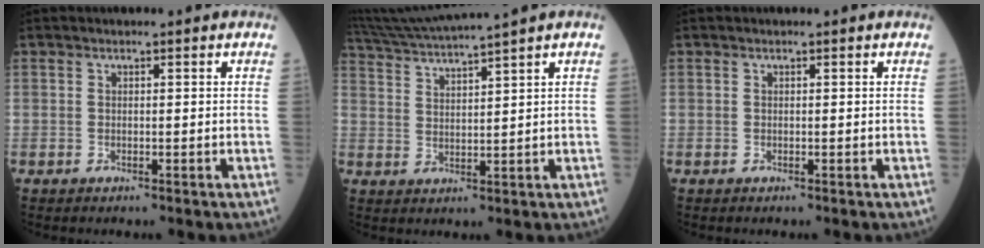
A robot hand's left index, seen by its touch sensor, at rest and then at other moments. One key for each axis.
{"total": 9.3, "fx": 8.3, "fy": -2.3, "fz": 3.7, "tx": -0.070, "ty": 0.008, "tz": 0.148}
{"total": 0.0}